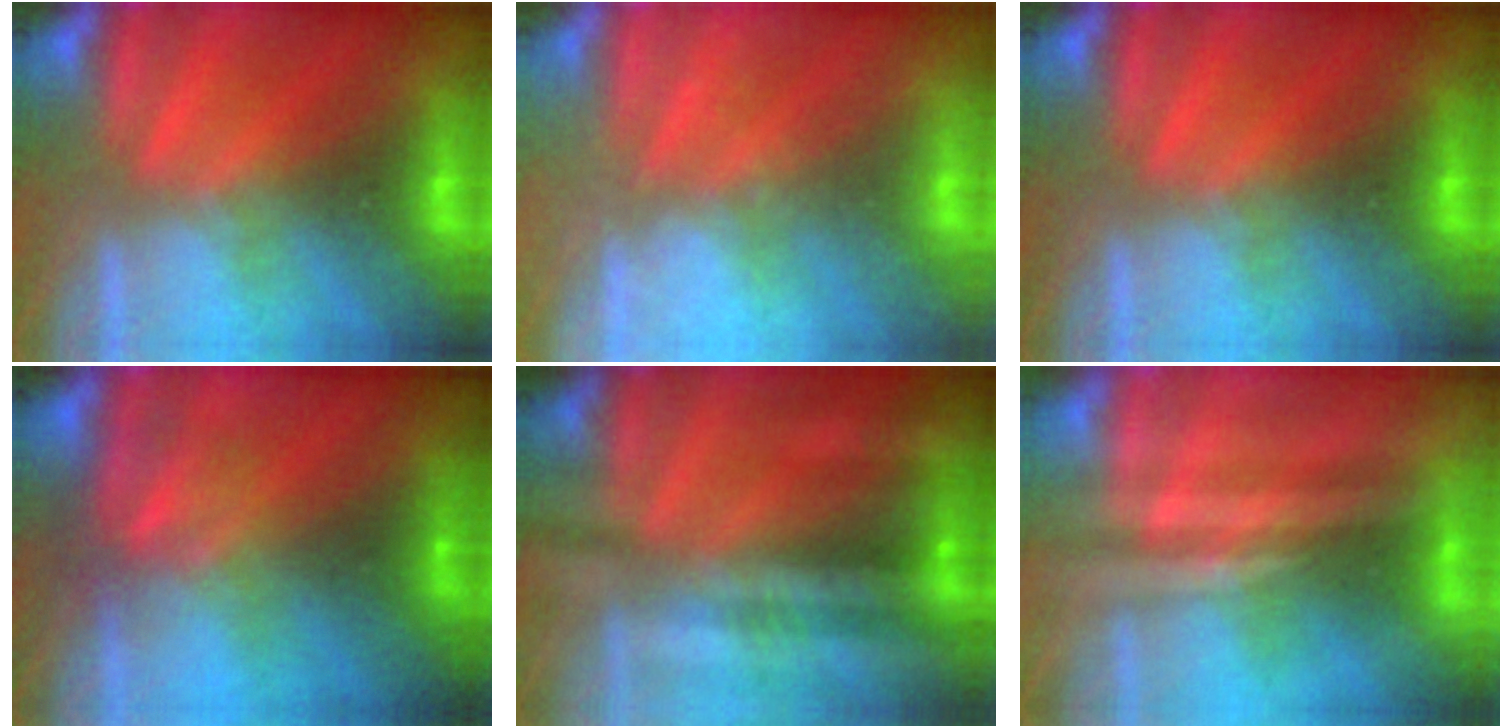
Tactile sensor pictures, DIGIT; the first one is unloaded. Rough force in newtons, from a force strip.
{"total": 2.0}
{"total": 0.0}
{"total": 2.9}
{"total": 2.8}
{"total": 2.1}